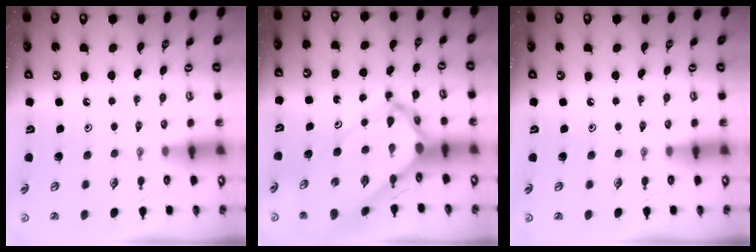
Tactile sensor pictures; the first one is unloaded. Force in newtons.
{"total": 10.8, "press": 10.7, "slide": 1.1}
{"total": 0.0}